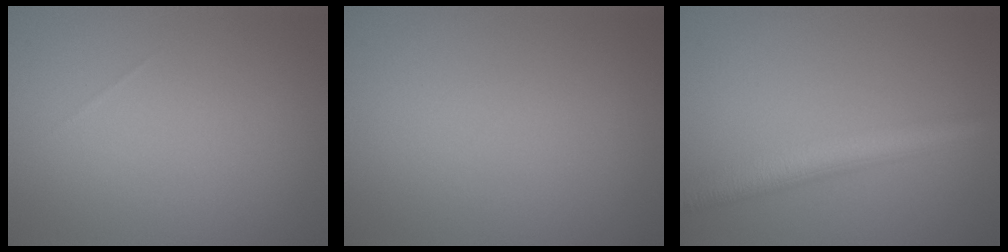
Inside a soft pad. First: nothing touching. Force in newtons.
{"total": 0.0}
{"total": 4.6, "press": 4.6, "slide": 0.1}